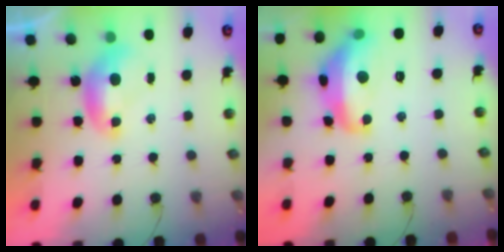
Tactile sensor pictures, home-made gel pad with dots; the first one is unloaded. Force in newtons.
{"total": 8.3, "press": 8.2, "slide": 1.0}